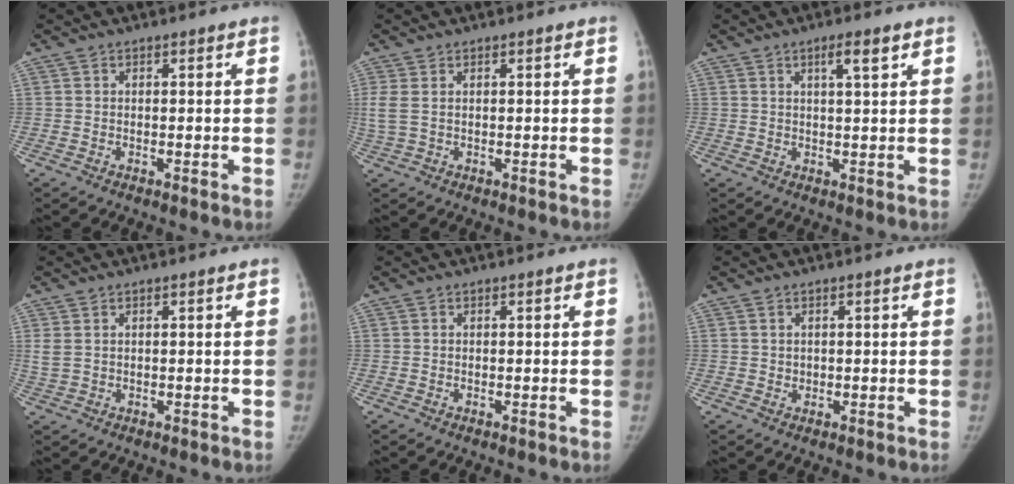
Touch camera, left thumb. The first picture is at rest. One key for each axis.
{"total": 3.0, "fx": 0.6, "fy": 1.5, "fz": 2.5, "tx": -0.089, "ty": 0.010, "tz": 0.020}
{"total": 3.6, "fx": 1.9, "fy": 0.5, "fz": 3.0, "tx": -0.048, "ty": -0.008, "tz": 0.031}
{"total": 2.1, "fx": 0.7, "fy": 1.3, "fz": 1.4, "tx": -0.044, "ty": 0.006, "tz": 0.022}
{"total": 0.0}
{"total": 0.6, "fx": 0.2, "fy": 0.5, "fz": 0.1, "tx": 0.008, "ty": -0.002, "tz": 0.002}